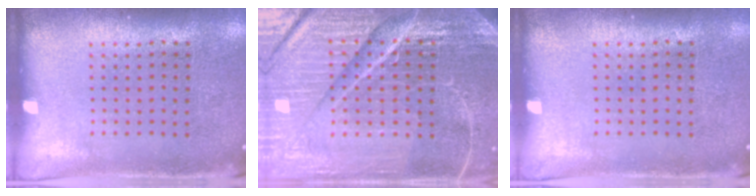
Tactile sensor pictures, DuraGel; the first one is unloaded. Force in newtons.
{"total": 6.3, "press": 5.7, "slide": 2.8}
{"total": 0.0}